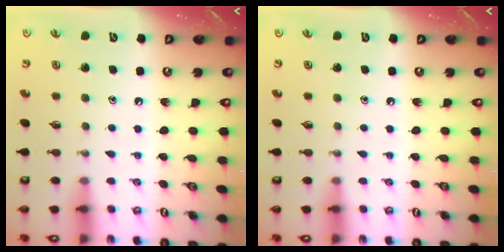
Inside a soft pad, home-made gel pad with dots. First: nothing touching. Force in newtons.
{"total": 0.0}